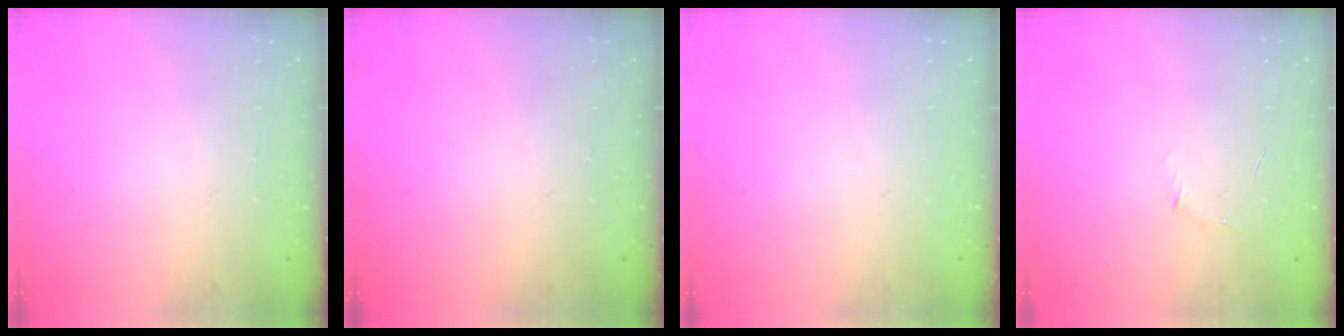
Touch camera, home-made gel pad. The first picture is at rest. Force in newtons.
{"total": 0.0}
{"total": 0.0}
{"total": 3.8, "press": 3.6, "slide": 1.1}